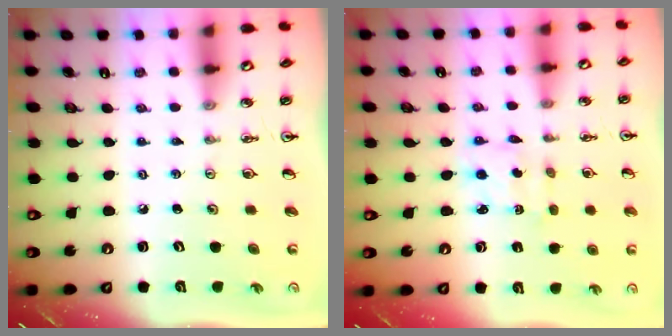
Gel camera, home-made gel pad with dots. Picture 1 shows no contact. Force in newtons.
{"total": 2.0, "press": 1.9, "slide": 0.8}